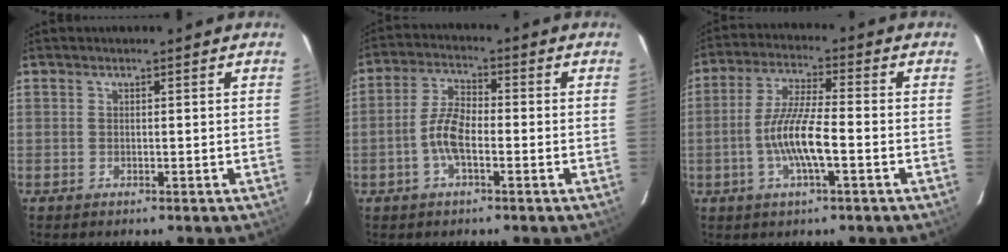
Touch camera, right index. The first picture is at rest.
{"total": 6.5, "force": [-2.1, 2.6, 5.6], "torque": [-0.120, 0.012, -0.041]}
{"total": 9.1, "force": [-2.7, 1.1, 8.6], "torque": [-0.175, -0.002, -0.053]}